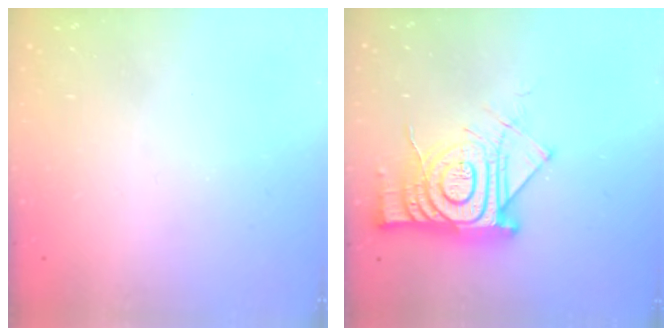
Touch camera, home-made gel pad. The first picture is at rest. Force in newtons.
{"total": 16.8, "press": 16.7, "slide": 1.5}